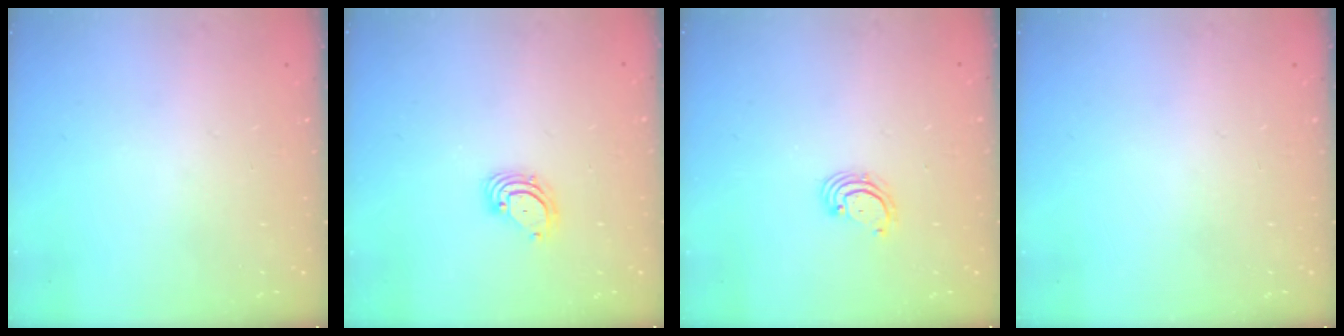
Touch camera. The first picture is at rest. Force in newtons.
{"total": 3.4, "press": 3.4, "slide": 0.1}
{"total": 2.6, "press": 2.6, "slide": 0.3}
{"total": 0.0}